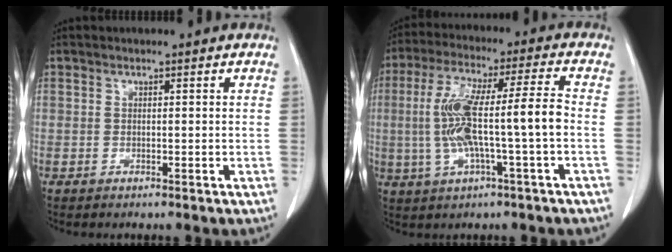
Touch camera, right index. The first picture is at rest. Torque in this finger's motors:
{"motor_torque": [0.85, -0.10, 0.44, 0.21]}